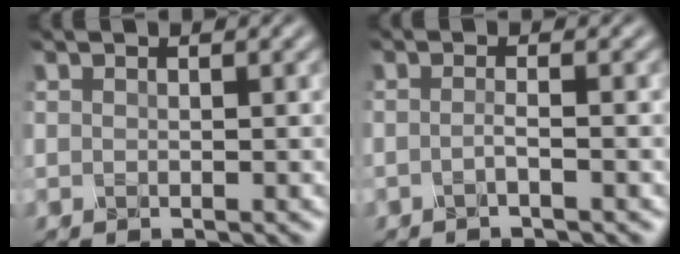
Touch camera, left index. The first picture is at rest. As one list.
[{"total": 1.4, "force": [-1.1, 0.1, 0.7], "torque": [-0.011, -0.004, -0.030]}]